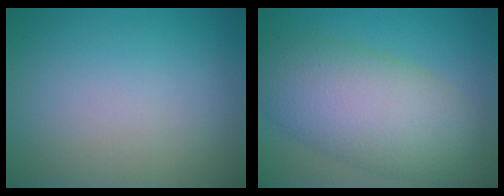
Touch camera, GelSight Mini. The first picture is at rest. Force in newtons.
{"total": 9.3, "press": 9.3, "slide": 0.6}